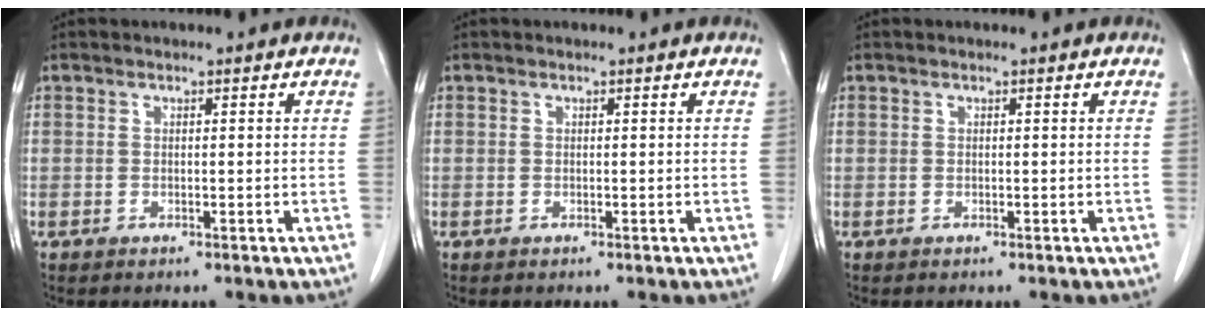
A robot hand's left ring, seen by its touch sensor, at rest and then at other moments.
{"total": 0.0}
{"total": 0.0}